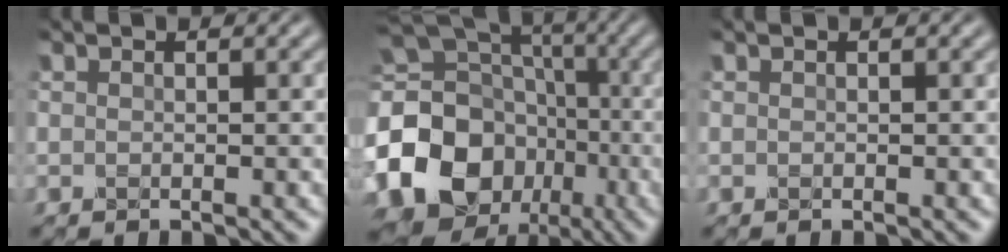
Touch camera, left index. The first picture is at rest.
{"total": 20.0, "force": [-5.8, 16.5, 9.6], "torque": [-0.216, -0.015, -0.125]}
{"total": 0.0}